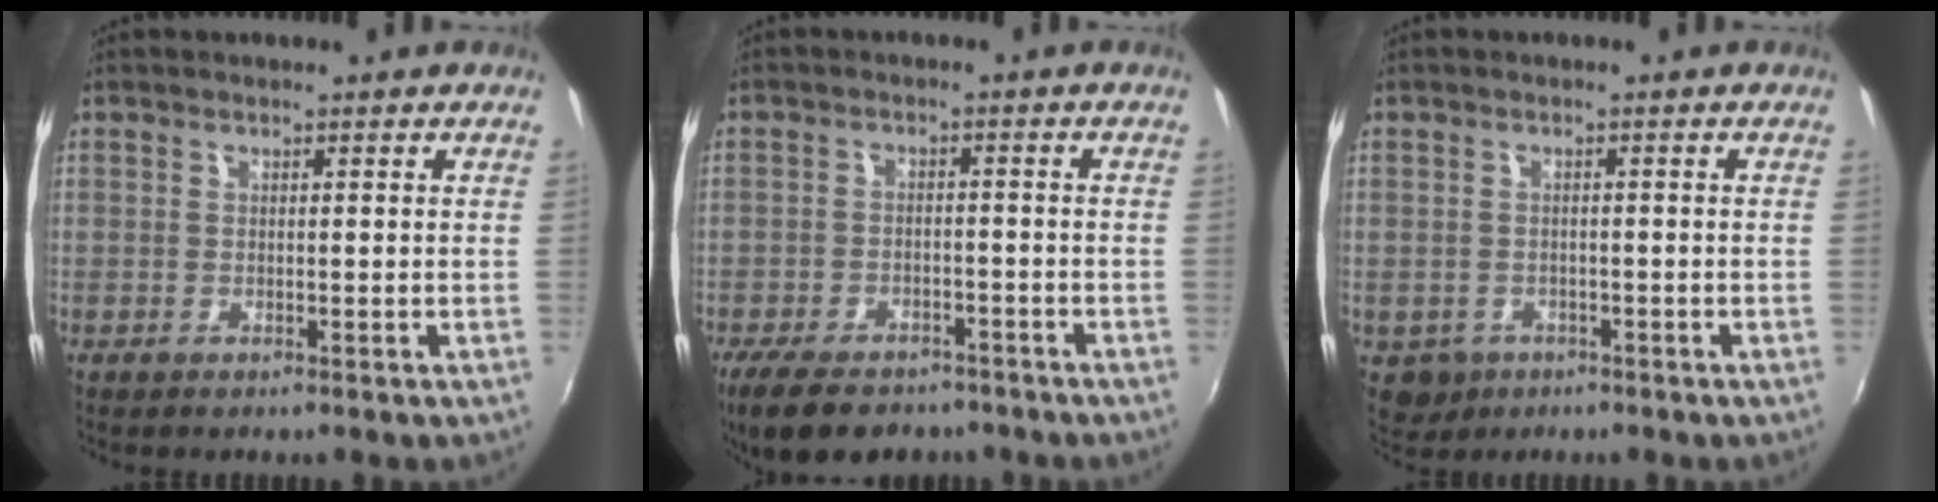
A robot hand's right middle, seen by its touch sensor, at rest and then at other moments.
{"total": 12.0, "force": [-9.1, 5.3, 5.6], "torque": [-0.130, -0.018, -0.144]}
{"total": 4.0, "force": [-1.6, 3.4, 1.2], "torque": [-0.032, -0.004, -0.018]}